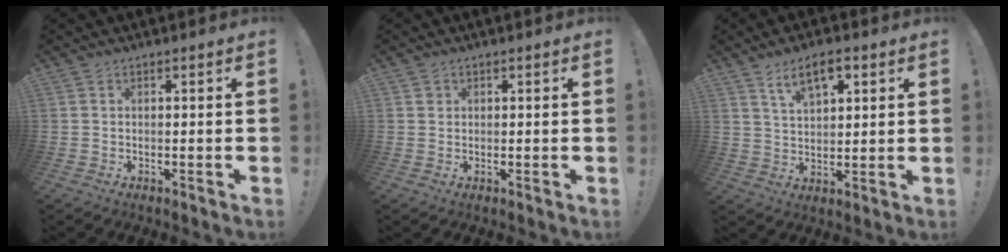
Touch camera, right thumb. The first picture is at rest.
{"total": 1.3, "force": [0.6, 1.2, 0.2], "torque": [0.000, 0.001, 0.010]}
{"total": 8.3, "force": [4.7, 3.9, 5.7], "torque": [-0.089, -0.011, 0.082]}